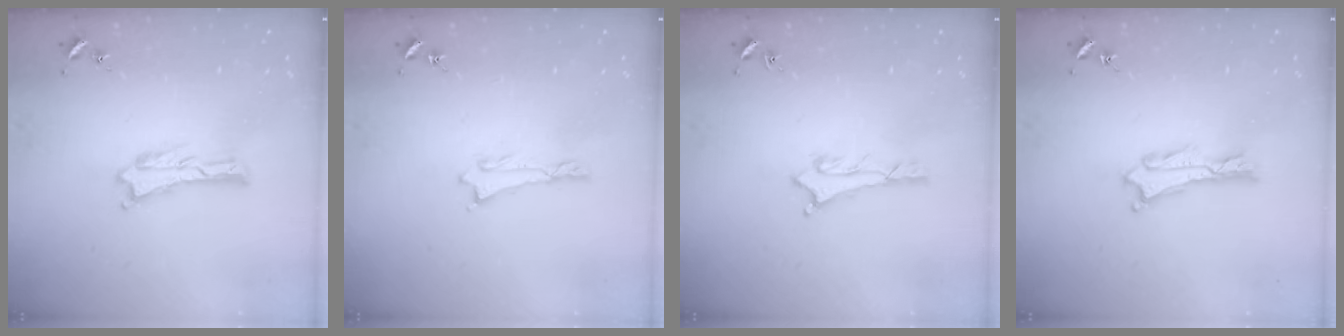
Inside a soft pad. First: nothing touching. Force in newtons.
{"total": 0.5, "press": 0.5, "slide": 0.2}
{"total": 0.7, "press": 0.7, "slide": 0.2}
{"total": 0.7, "press": 0.6, "slide": 0.2}